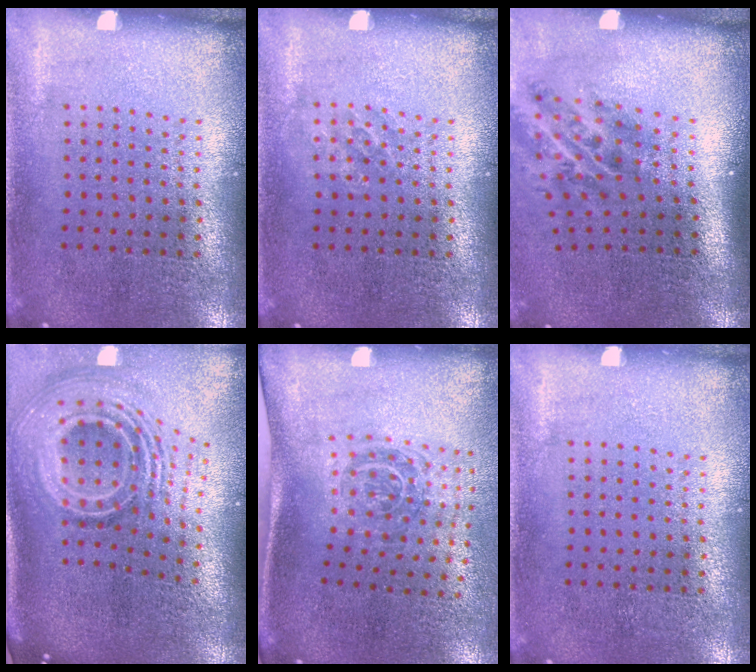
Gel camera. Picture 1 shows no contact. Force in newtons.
{"total": 0.8, "press": 0.8, "slide": 0.2}
{"total": 2.1, "press": 1.3, "slide": 1.7}
{"total": 2.9, "press": 1.8, "slide": 2.3}
{"total": 1.9, "press": 1.2, "slide": 1.5}
{"total": 0.0}